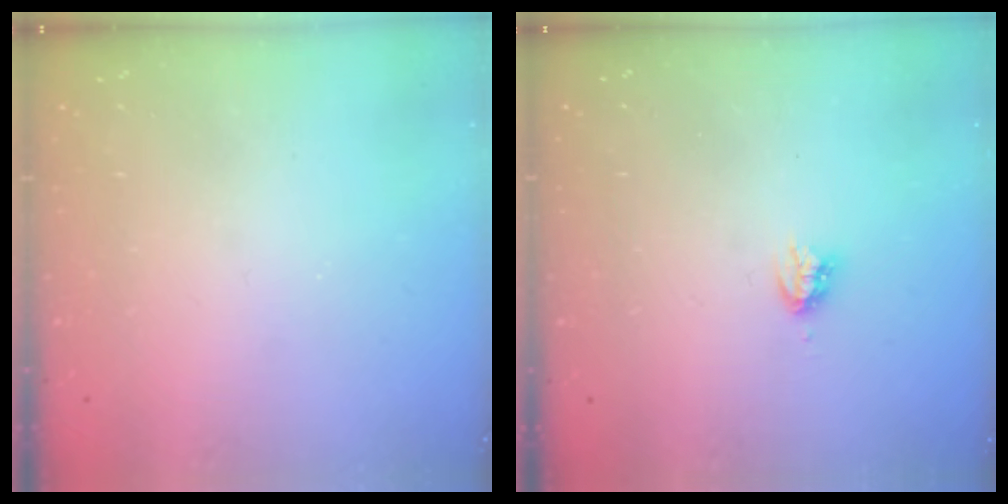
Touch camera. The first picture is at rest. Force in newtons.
{"total": 4.0, "press": 4.0, "slide": 0.4}